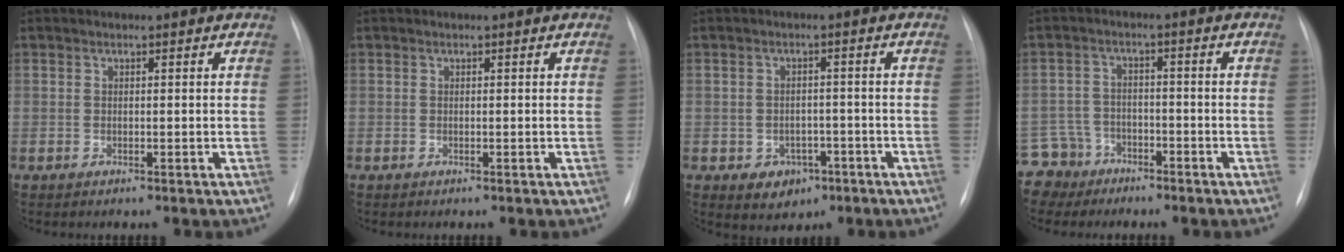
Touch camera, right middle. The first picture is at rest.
{"total": 0.0}
{"total": 4.6, "force": [-2.1, 3.6, 1.8], "torque": [-0.019, 0.010, -0.018]}
{"total": 6.2, "force": [-4.6, 4.0, -0.6], "torque": [0.009, 0.002, -0.087]}